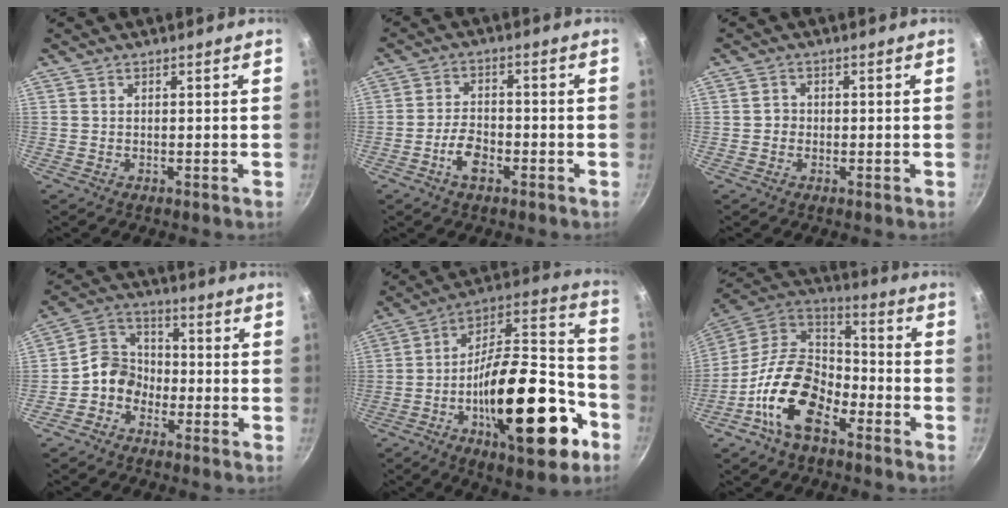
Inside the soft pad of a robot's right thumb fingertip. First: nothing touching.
{"total": 5.6, "force": [-2.8, 2.9, 3.9], "torque": [-0.068, 0.026, -0.052]}
{"total": 1.6, "force": [-0.3, 1.5, 0.5], "torque": [0.000, 0.005, -0.007]}
{"total": 7.4, "force": [-3.0, 6.1, 3.0], "torque": [-0.024, 0.039, -0.077]}
{"total": 30.3, "force": [-10.9, 12.9, 25.1], "torque": [-0.345, 0.066, -0.174]}
{"total": 17.4, "force": [-8.4, 10.0, 11.4], "torque": [-0.181, 0.064, -0.179]}